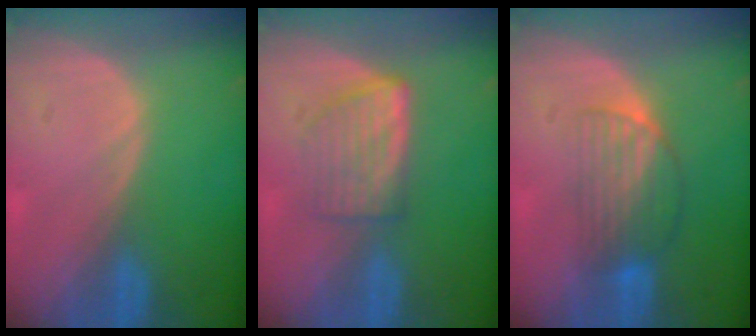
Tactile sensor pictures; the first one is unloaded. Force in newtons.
{"total": 6.1, "press": 5.4, "slide": 2.7}
{"total": 6.6, "press": 5.6, "slide": 3.4}